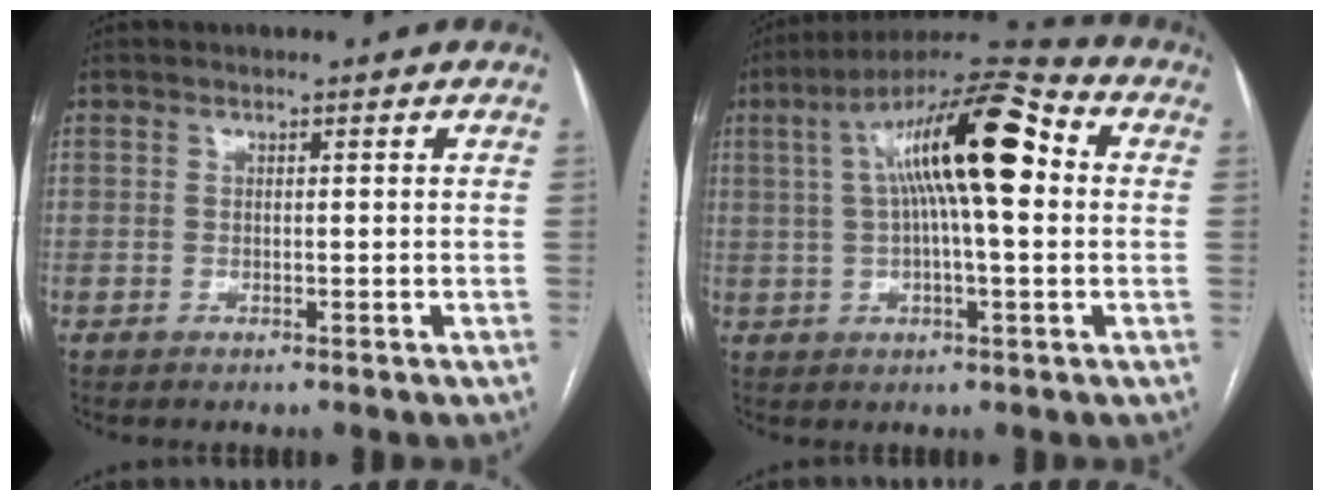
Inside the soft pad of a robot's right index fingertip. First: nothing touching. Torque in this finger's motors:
{"motor_torque": [1.75, -0.30, 0.51, 0.21]}